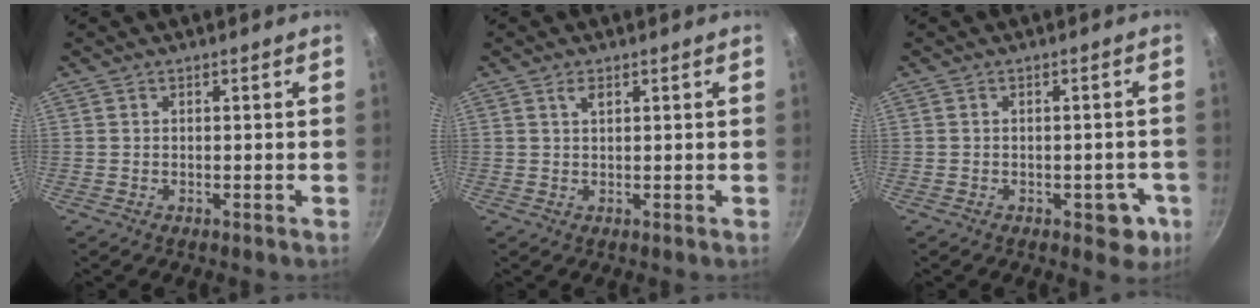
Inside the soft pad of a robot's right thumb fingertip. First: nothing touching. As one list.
[{"total": 1.4, "force": [0.8, 0.6, 1.0], "torque": [-0.018, -0.001, 0.014]}, {"total": 5.5, "force": [-2.0, 3.3, 3.9], "torque": [-0.013, 0.018, -0.018]}]